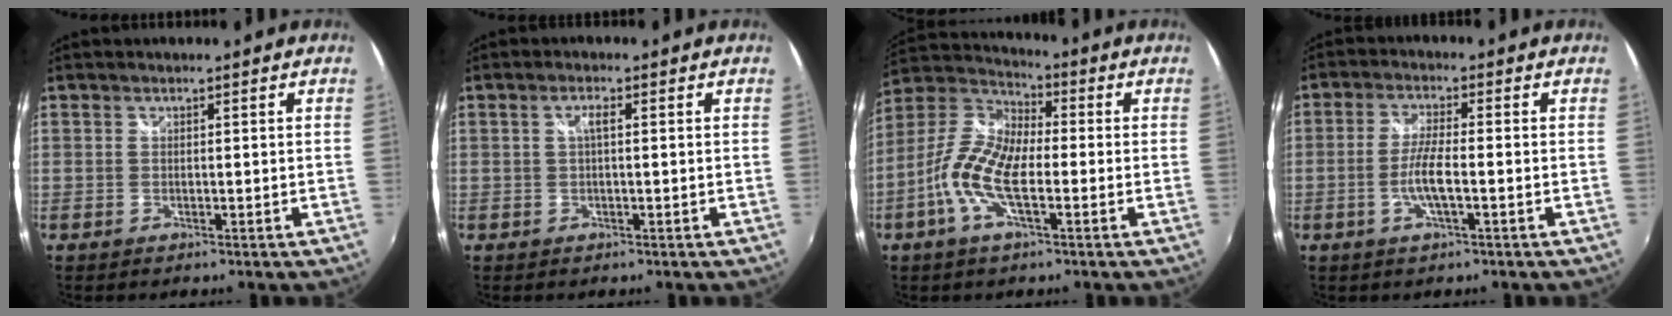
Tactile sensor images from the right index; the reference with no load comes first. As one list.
[{"total": 1.7, "force": [0.2, 0.4, 1.7], "torque": [-0.031, 0.005, 0.000]}, {"total": 12.2, "force": [-3.4, 4.9, 10.7], "torque": [-0.228, 0.008, -0.075]}, {"total": 5.5, "force": [-1.6, 0.7, 5.2], "torque": [-0.108, -0.001, -0.031]}]